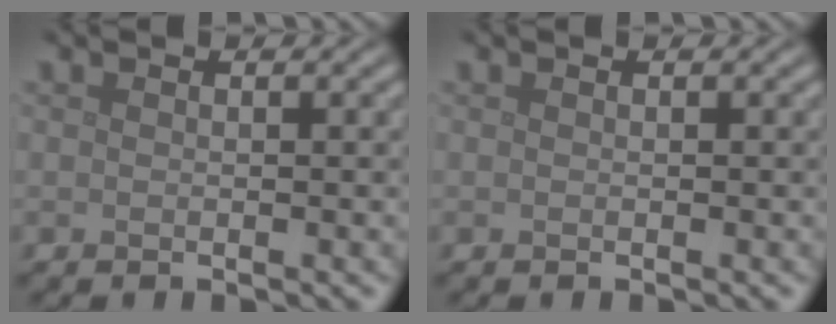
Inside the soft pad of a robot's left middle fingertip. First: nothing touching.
{"total": 0.0}